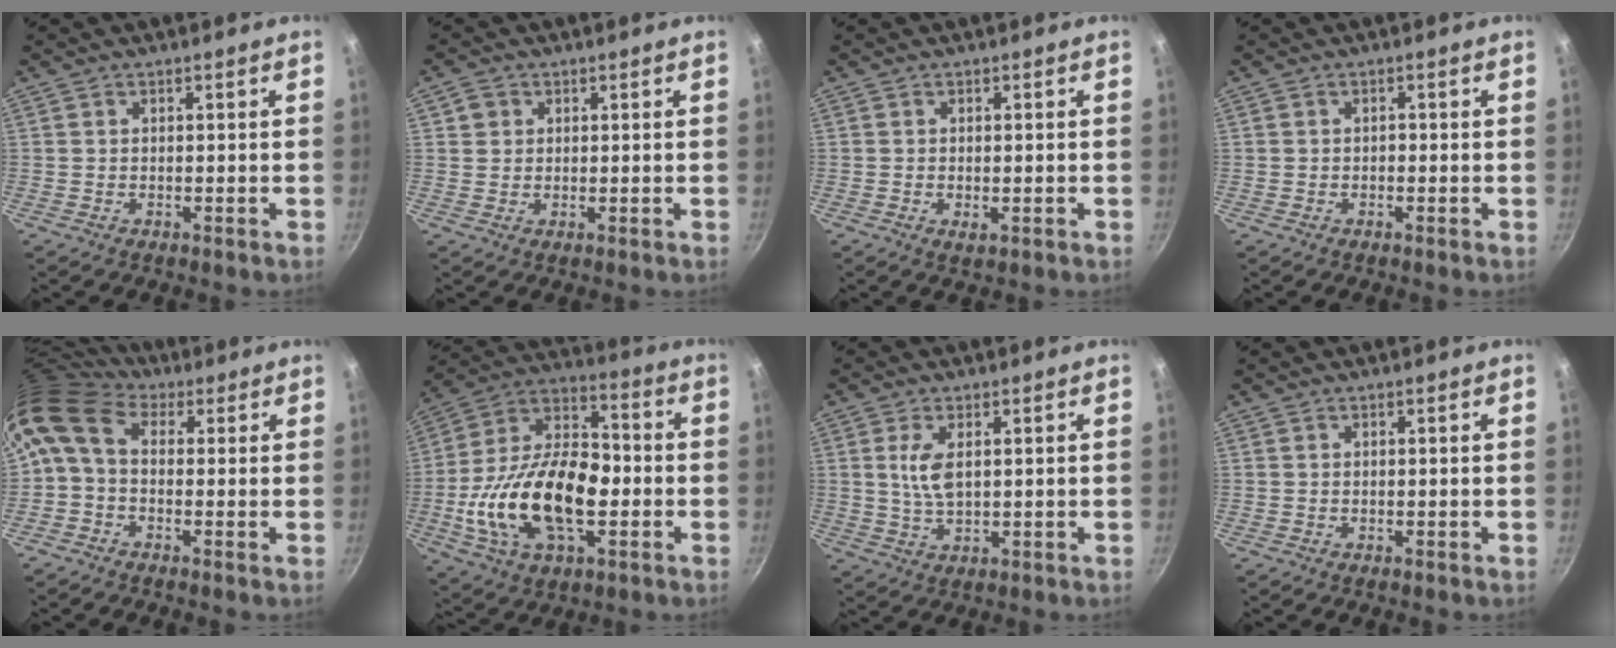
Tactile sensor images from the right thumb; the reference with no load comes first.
{"total": 2.8, "force": [0.8, 2.5, 0.8], "torque": [-0.001, 0.003, 0.011]}
{"total": 1.9, "force": [-0.4, 0.9, 1.7], "torque": [-0.027, -0.004, -0.004]}
{"total": 0.7, "force": [-0.3, 0.5, 0.4], "torque": [-0.006, 0.004, -0.006]}
{"total": 8.3, "force": [1.4, 5.8, 5.8], "torque": [-0.111, 0.026, 0.006]}
{"total": 24.1, "force": [-4.3, 13.9, 19.2], "torque": [-0.335, 0.039, -0.081]}
{"total": 5.4, "force": [1.3, 2.6, 4.6], "torque": [-0.089, -0.009, 0.028]}
{"total": 0.0}